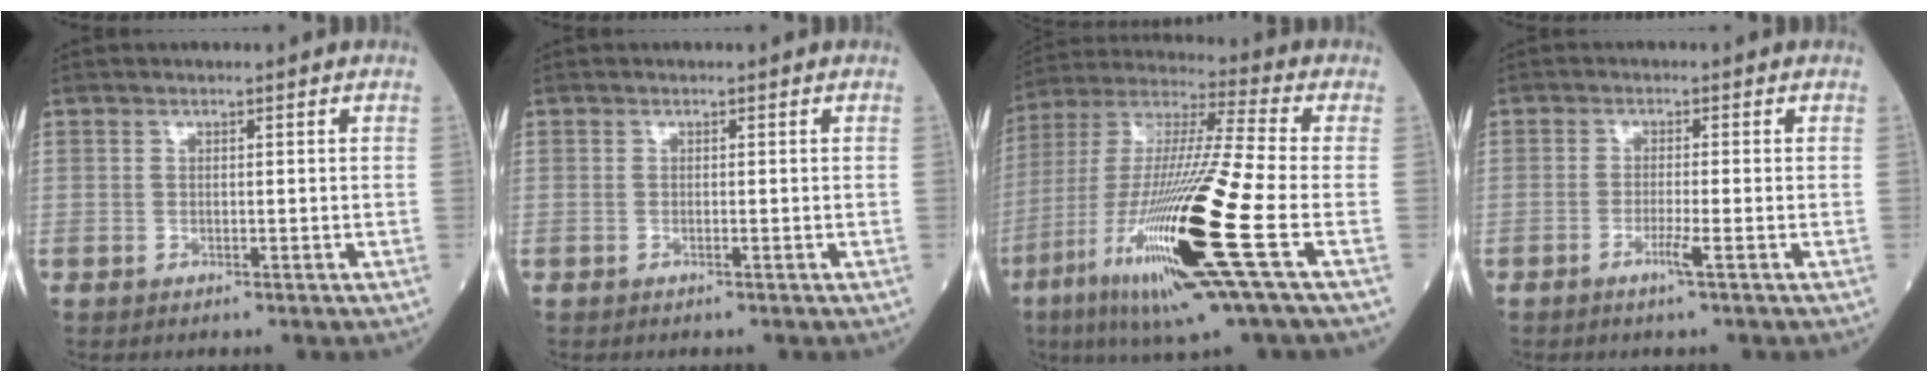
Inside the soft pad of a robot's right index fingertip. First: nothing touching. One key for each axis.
{"total": 0.0}
{"total": 24.3, "fx": -8.4, "fy": 0.8, "fz": 22.8, "tx": -0.454, "ty": -0.042, "tz": -0.154}
{"total": 2.4, "fx": -1.2, "fy": -0.5, "fz": 2.0, "tx": -0.045, "ty": -0.004, "tz": -0.023}